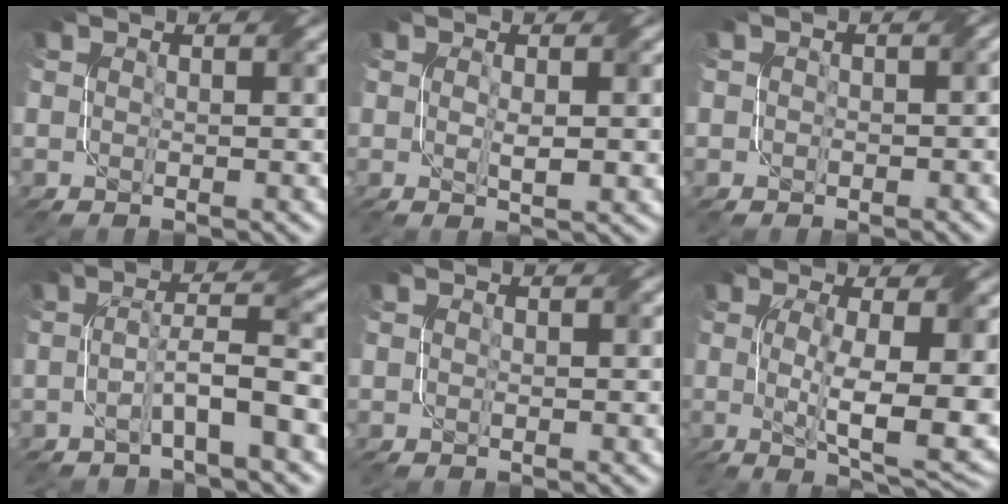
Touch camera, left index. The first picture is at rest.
{"total": 2.1, "force": [-0.1, 0.7, 1.9], "torque": [-0.037, -0.003, 0.000]}
{"total": 2.3, "force": [-0.1, 1.9, 1.2], "torque": [0.001, -0.001, -0.005]}
{"total": 4.2, "force": [-1.7, 0.3, 3.8], "torque": [-0.069, 0.016, -0.036]}
{"total": 0.0}
{"total": 8.7, "force": [-0.3, 2.2, 8.4], "torque": [-0.136, -0.011, 0.001]}